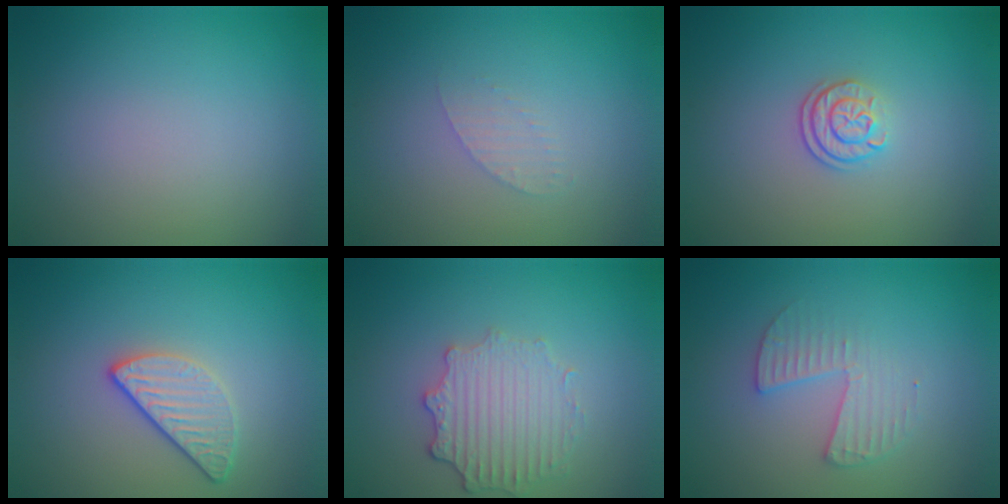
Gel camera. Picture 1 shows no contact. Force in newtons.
{"total": 1.0, "press": 1.0, "slide": 0.1}
{"total": 2.3, "press": 1.7, "slide": 1.5}
{"total": 2.7, "press": 2.3, "slide": 1.3}
{"total": 3.5, "press": 2.9, "slide": 1.9}
{"total": 2.3, "press": 2.3, "slide": 0.3}